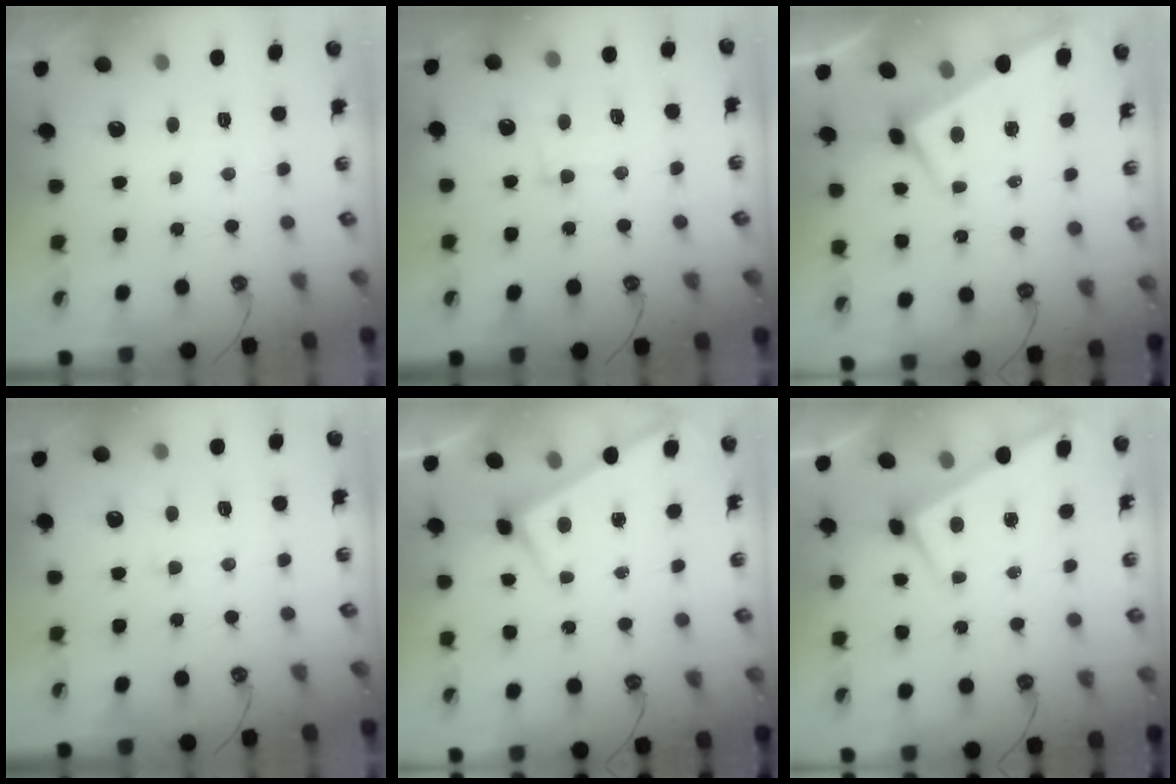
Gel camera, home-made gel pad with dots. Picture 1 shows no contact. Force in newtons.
{"total": 8.3, "press": 8.2, "slide": 1.6}
{"total": 1.6, "press": 1.3, "slide": 1.0}
{"total": 1.3, "press": 0.8, "slide": 1.0}
{"total": 2.8, "press": 2.8, "slide": 0.3}
{"total": 1.2, "press": 1.2, "slide": 0.1}